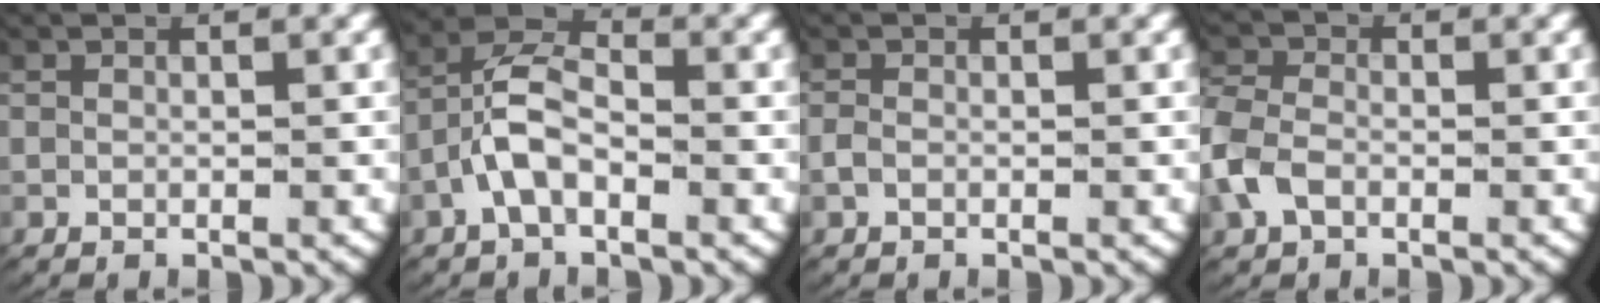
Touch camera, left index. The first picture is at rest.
{"total": 4.7, "force": [-0.5, 3.1, 3.5], "torque": [-0.068, 0.000, -0.018]}
{"total": 0.8, "force": [-0.4, 0.4, 0.4], "torque": [-0.020, -0.003, -0.006]}
{"total": 3.6, "force": [-0.9, 2.9, 1.9], "torque": [-0.062, -0.010, -0.012]}